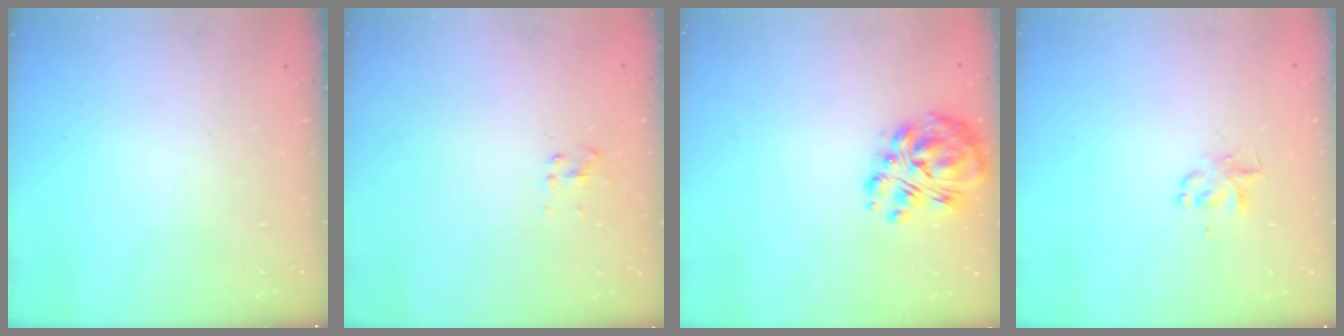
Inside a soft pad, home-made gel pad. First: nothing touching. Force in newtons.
{"total": 2.6, "press": 2.4, "slide": 0.9}
{"total": 11.2, "press": 10.8, "slide": 3.3}
{"total": 2.6, "press": 2.6, "slide": 0.3}